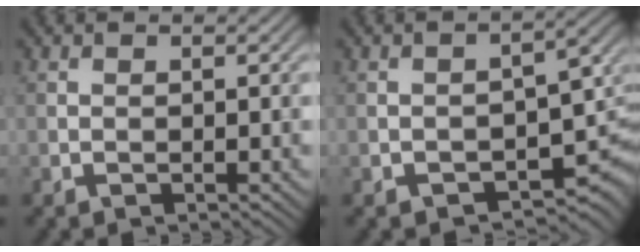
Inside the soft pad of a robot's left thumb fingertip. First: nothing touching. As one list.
[{"total": 7.3, "force": [-2.7, 4.1, 5.3], "torque": [-0.060, -0.016, -0.039]}]